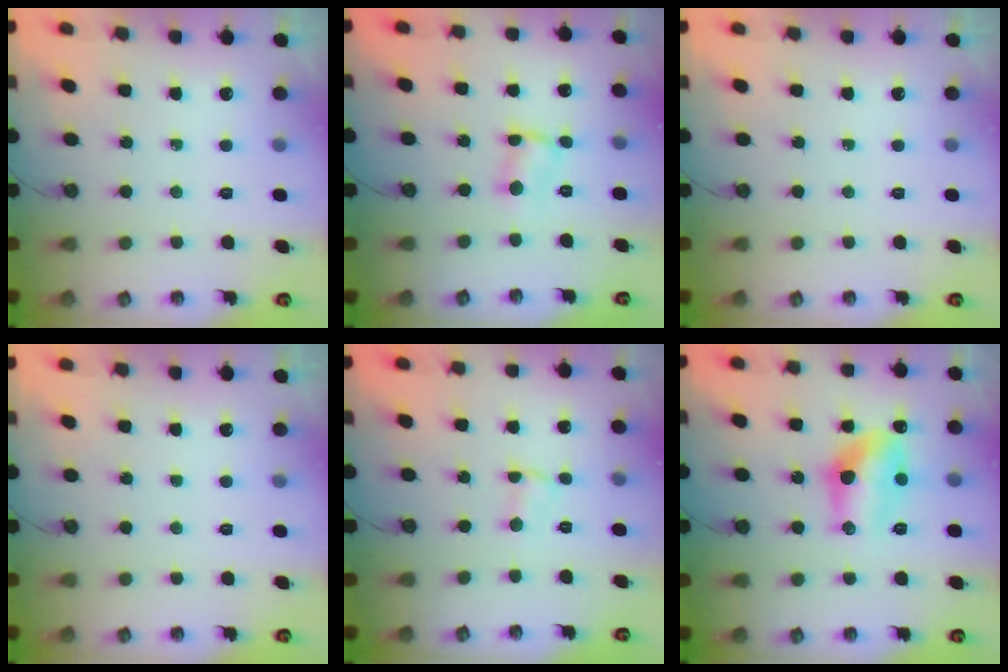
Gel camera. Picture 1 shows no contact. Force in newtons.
{"total": 2.0, "press": 2.0, "slide": 0.1}
{"total": 0.0}
{"total": 0.0}
{"total": 1.0, "press": 0.9, "slide": 0.5}
{"total": 12.3, "press": 12.2, "slide": 1.1}